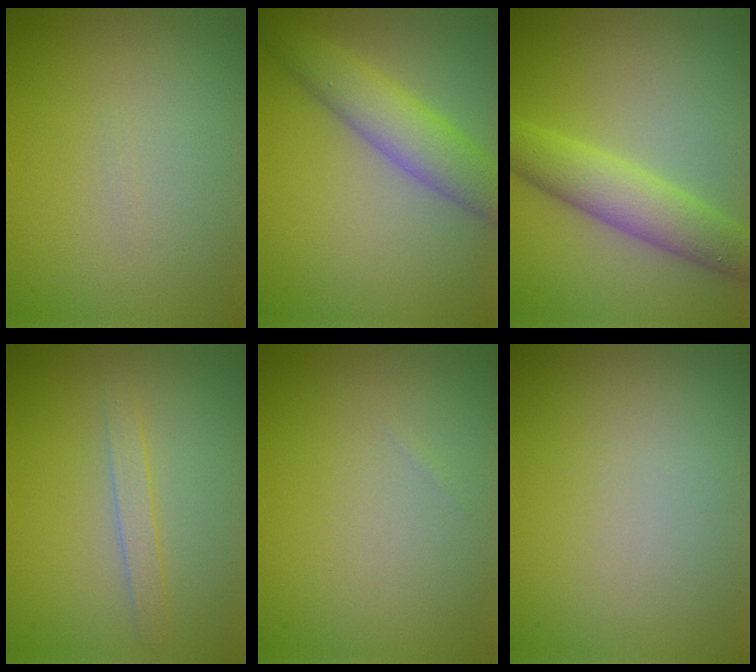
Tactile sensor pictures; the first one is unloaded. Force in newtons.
{"total": 4.9, "press": 4.9, "slide": 0.1}
{"total": 4.8, "press": 4.8, "slide": 0.1}
{"total": 1.5, "press": 1.5, "slide": 0.1}
{"total": 0.0}
{"total": 0.0}